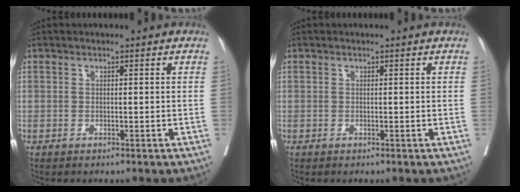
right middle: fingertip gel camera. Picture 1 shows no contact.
{"total": 0.0}